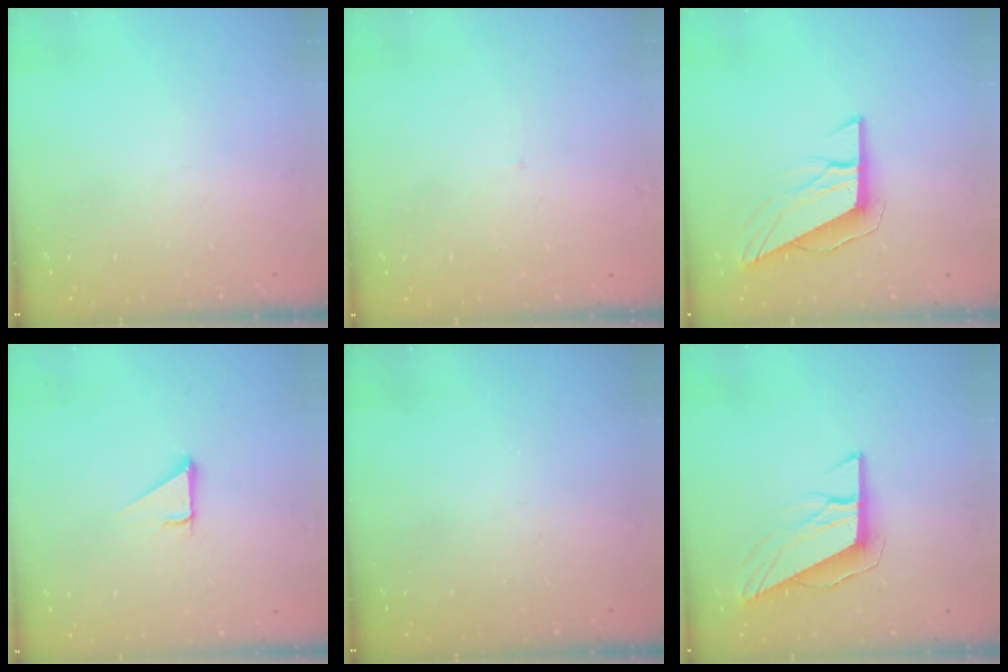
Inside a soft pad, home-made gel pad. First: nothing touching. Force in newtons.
{"total": 2.0, "press": 2.0, "slide": 0.1}
{"total": 10.0, "press": 9.7, "slide": 2.5}
{"total": 2.9, "press": 2.8, "slide": 0.2}
{"total": 0.0}
{"total": 10.0, "press": 9.7, "slide": 2.5}